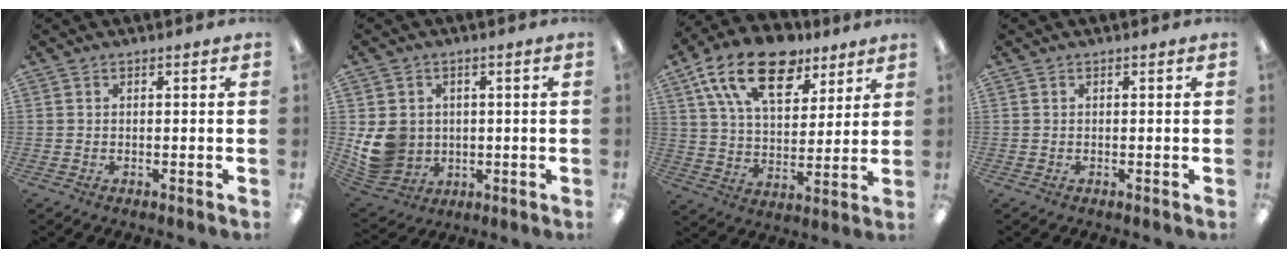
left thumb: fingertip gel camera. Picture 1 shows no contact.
{"total": 10.0, "force": [0.4, 9.1, 4.2], "torque": [-0.099, 0.003, 0.015]}
{"total": 19.7, "force": [12.0, 10.3, 11.7], "torque": [-0.199, -0.052, 0.211]}
{"total": 0.0}